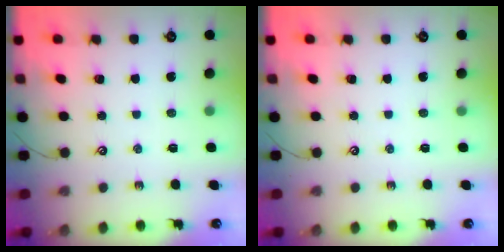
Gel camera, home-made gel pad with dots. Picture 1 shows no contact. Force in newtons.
{"total": 0.0}